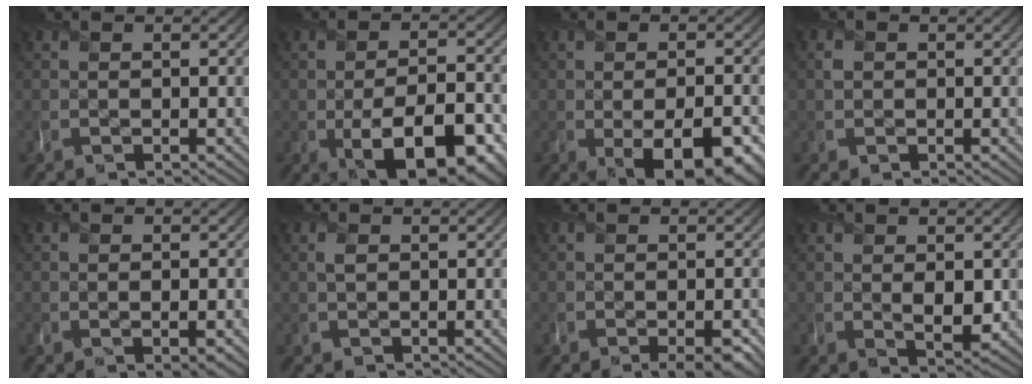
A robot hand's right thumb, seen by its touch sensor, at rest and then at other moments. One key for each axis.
{"total": 11.4, "fx": -4.3, "fy": 5.5, "fz": 9.0, "tx": -0.135, "ty": -0.022, "tz": -0.061}
{"total": 8.3, "fx": -3.0, "fy": 4.0, "fz": 6.7, "tx": -0.085, "ty": -0.026, "tz": -0.026}
{"total": 0.7, "fx": 0.2, "fy": 0.7, "fz": 0.1, "tx": -0.004, "ty": -0.002, "tz": 0.002}
{"total": 1.3, "fx": -0.3, "fy": 0.5, "fz": 1.1, "tx": -0.016, "ty": -0.006, "tz": -0.001}
{"total": 0.9, "fx": 0.4, "fy": 0.5, "fz": 0.6, "tx": -0.018, "ty": -0.001, "tz": 0.009}
{"total": 2.5, "fx": -1.3, "fy": 0.5, "fz": 2.0, "tx": -0.027, "ty": -0.006, "tz": -0.017}
{"total": 2.7, "fx": 0.5, "fy": 1.4, "fz": 2.2, "tx": -0.042, "ty": -0.009, "tz": 0.016}